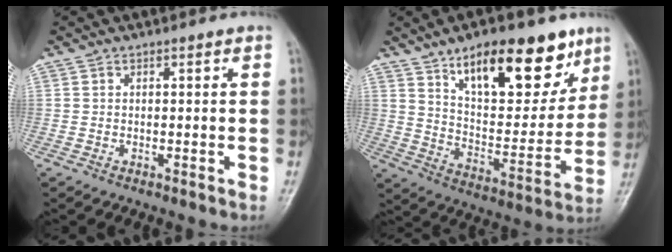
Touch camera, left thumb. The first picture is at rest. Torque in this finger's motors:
{"motor_torque": [0.66, 0.57, 1.57, -1.19, 0.12]}